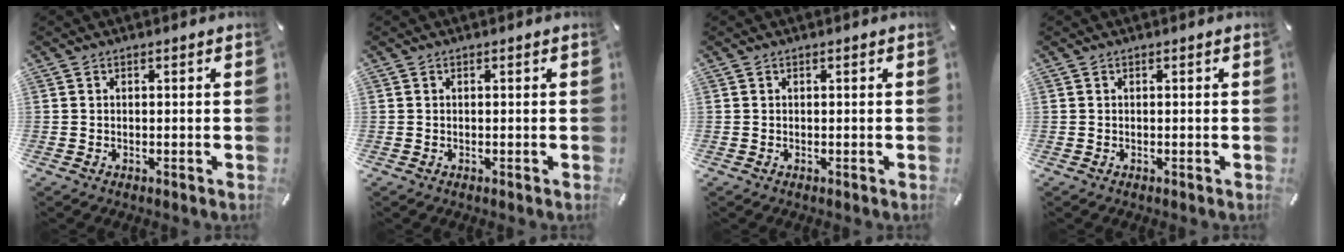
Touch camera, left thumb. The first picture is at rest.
{"total": 0.0}
{"total": 0.0}
{"total": 0.0}